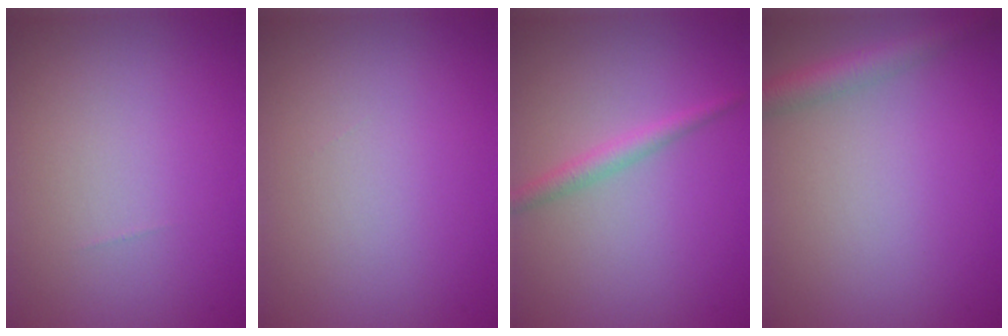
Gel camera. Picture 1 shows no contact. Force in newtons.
{"total": 0.0}
{"total": 1.7, "press": 1.7, "slide": 0.0}
{"total": 2.7, "press": 2.7, "slide": 0.1}